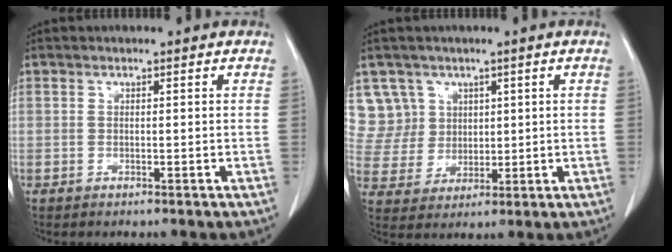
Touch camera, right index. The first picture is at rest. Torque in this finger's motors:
{"motor_torque": [-0.26, 0.37, 0.00, 0.02]}